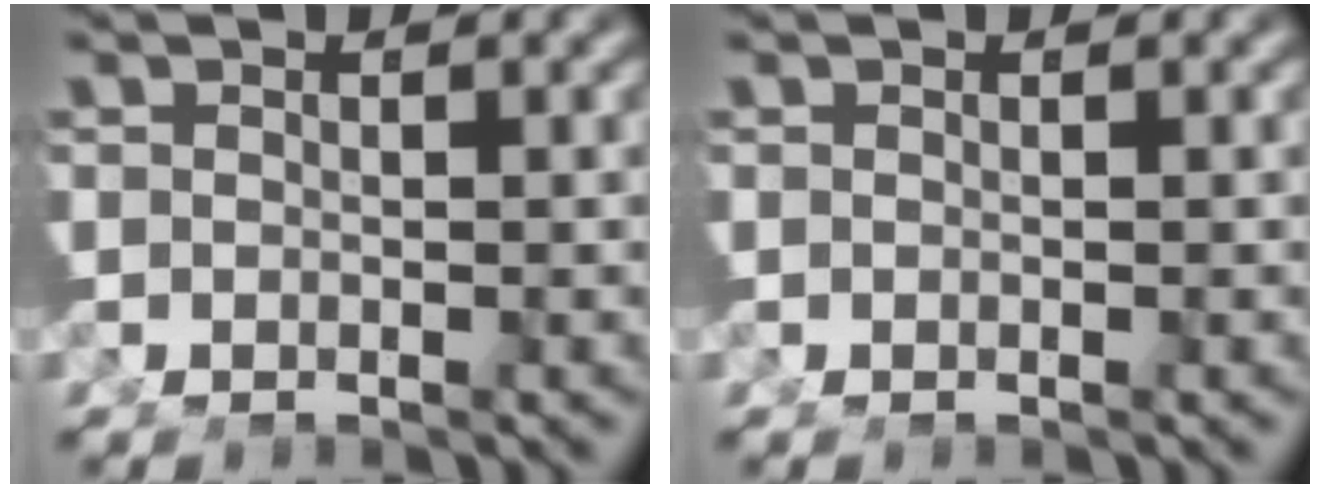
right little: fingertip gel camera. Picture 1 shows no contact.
{"total": 0.0}